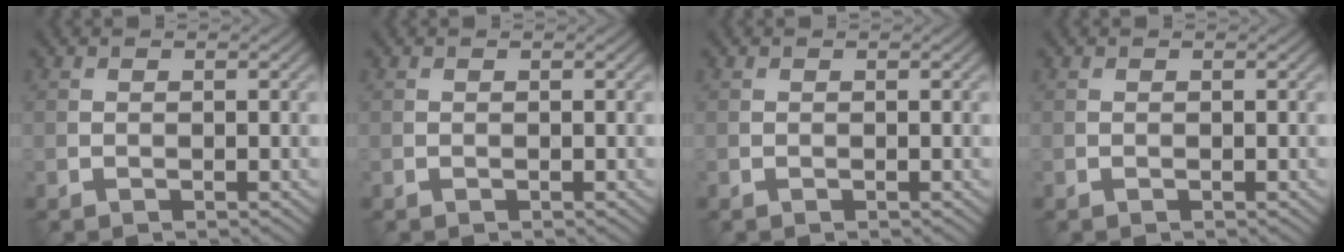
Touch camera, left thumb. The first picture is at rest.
{"total": 0.0}
{"total": 0.0}
{"total": 0.0}